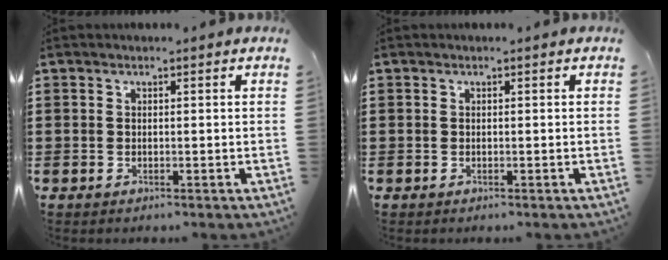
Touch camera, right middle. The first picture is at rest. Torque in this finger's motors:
{"motor_torque": [0.15, 0.29, -0.06, 0.00]}